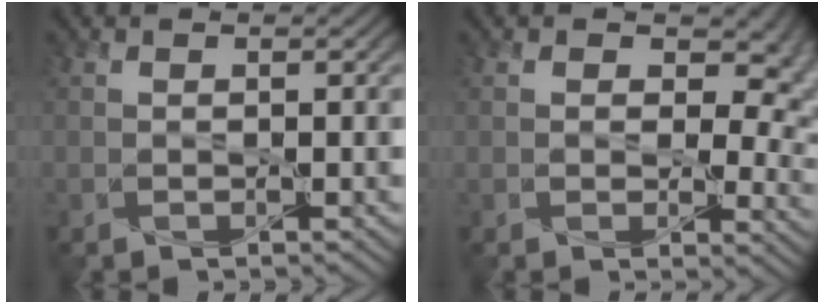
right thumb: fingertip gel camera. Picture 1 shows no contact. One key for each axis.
{"total": 7.6, "fx": 2.0, "fy": 4.8, "fz": 5.5, "tx": -0.074, "ty": -0.014, "tz": 0.034}